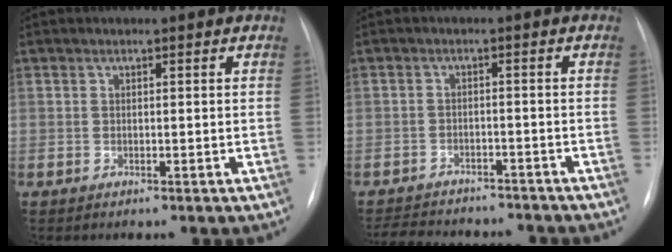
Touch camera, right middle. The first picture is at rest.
{"total": 12.8, "force": [-11.4, 4.2, 3.9], "torque": [-0.078, 0.007, -0.148]}